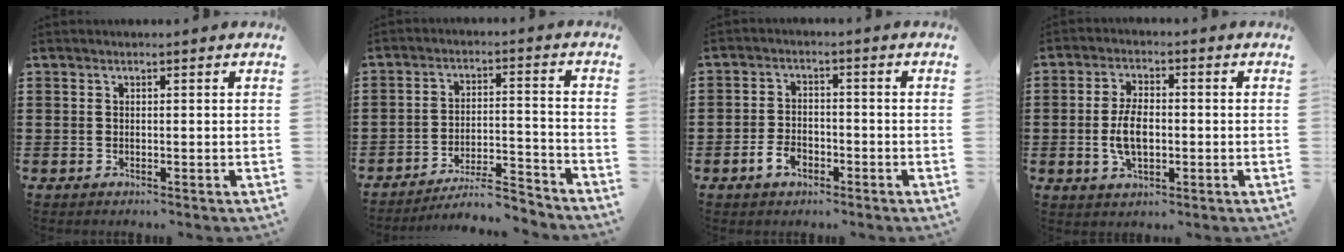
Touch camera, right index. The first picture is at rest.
{"total": 6.6, "force": [-6.0, 0.6, 2.7], "torque": [-0.047, 0.005, -0.116]}
{"total": 2.3, "force": [-1.3, 1.5, 1.1], "torque": [-0.022, 0.004, -0.026]}
{"total": 6.0, "force": [-0.8, 3.1, 5.0], "torque": [-0.112, -0.001, -0.019]}